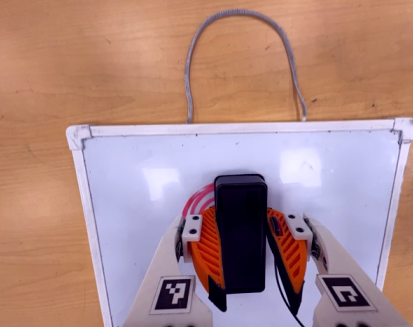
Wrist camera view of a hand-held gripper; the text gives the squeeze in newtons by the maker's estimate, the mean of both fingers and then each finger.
{"total": 11.7, "left": 11.7, "right": 11.7}